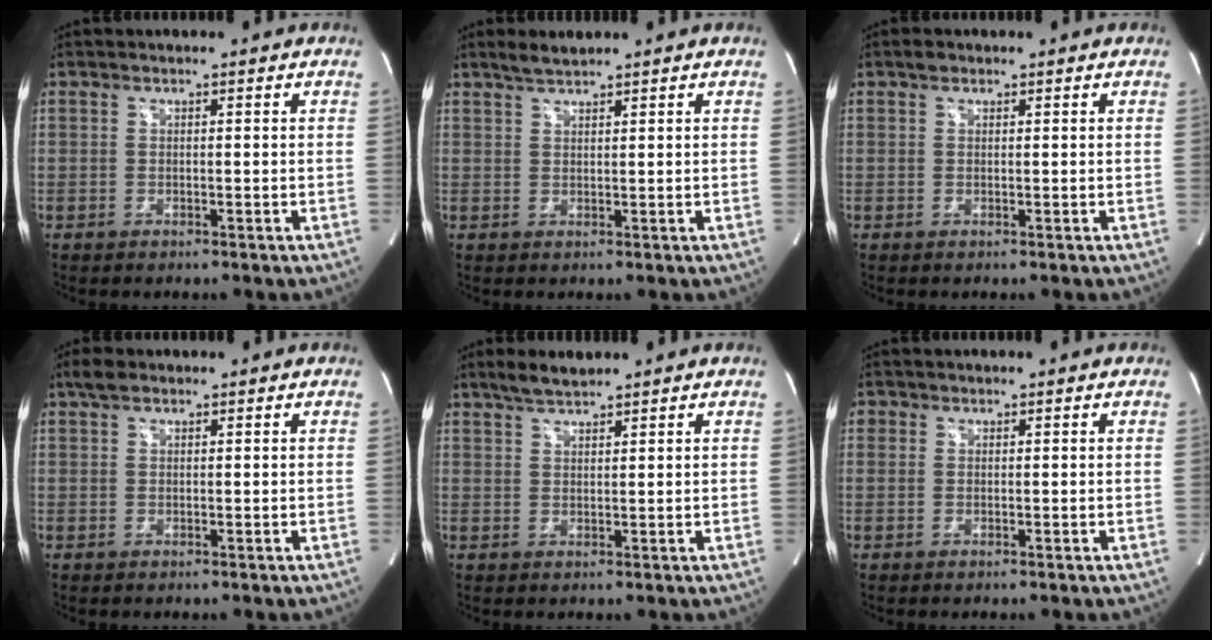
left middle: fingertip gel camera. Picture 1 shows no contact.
{"total": 2.5, "force": [2.3, 0.1, 1.0], "torque": [-0.026, 0.007, 0.045]}
{"total": 1.0, "force": [0.8, 0.6, 0.3], "torque": [-0.011, 0.005, 0.012]}
{"total": 2.0, "force": [1.5, 0.9, 1.0], "torque": [-0.025, 0.014, 0.028]}
{"total": 3.6, "force": [3.1, 0.5, 1.6], "torque": [-0.040, 0.008, 0.061]}
{"total": 0.8, "force": [0.4, 0.7, 0.1], "torque": [0.005, -0.001, 0.005]}